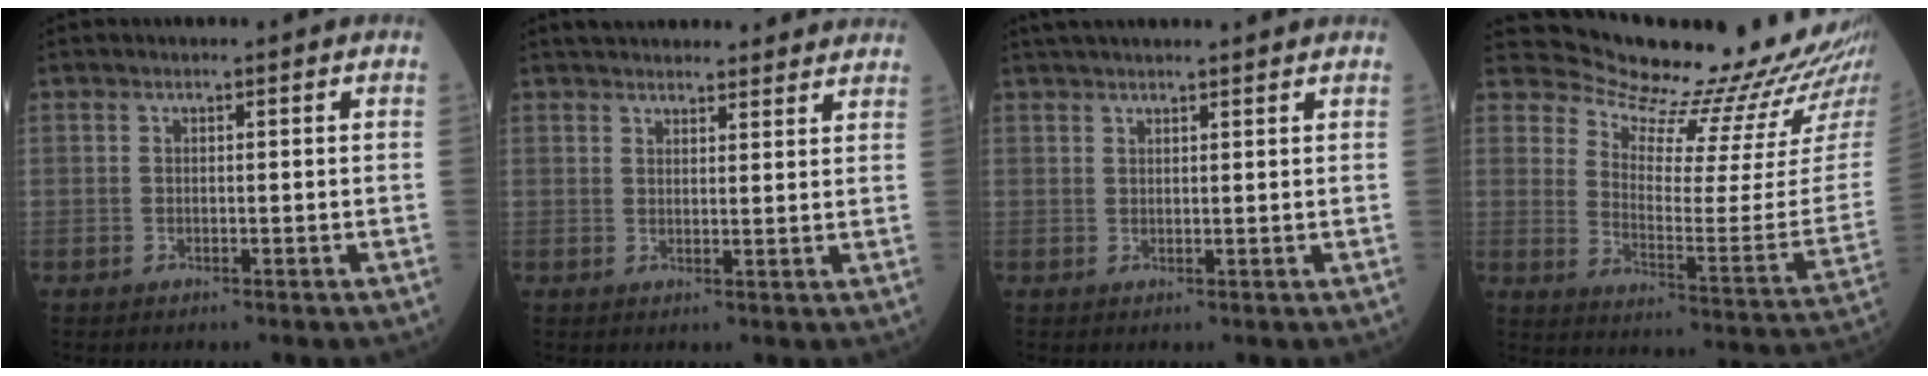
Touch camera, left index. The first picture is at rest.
{"total": 14.8, "force": [13.6, 3.3, 4.8], "torque": [-0.048, 0.034, 0.172]}
{"total": 9.0, "force": [8.1, 0.6, 3.8], "torque": [-0.055, 0.035, 0.109]}
{"total": 17.9, "force": [17.5, -0.3, 4.1], "torque": [-0.076, -0.123, 0.224]}